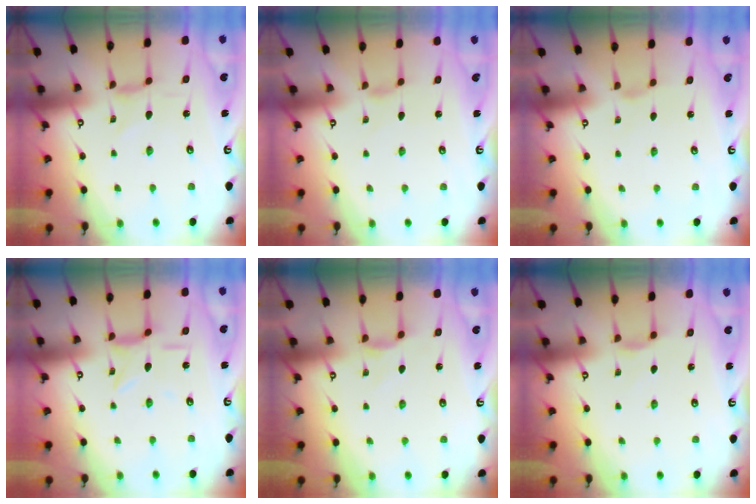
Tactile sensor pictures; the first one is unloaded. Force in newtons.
{"total": 0.0}
{"total": 1.3, "press": 1.3, "slide": 0.4}
{"total": 3.2, "press": 3.1, "slide": 0.4}
{"total": 3.0, "press": 3.0, "slide": 0.3}
{"total": 3.0, "press": 2.9, "slide": 0.5}